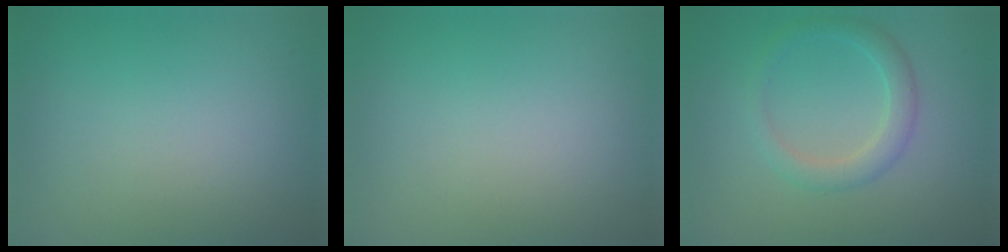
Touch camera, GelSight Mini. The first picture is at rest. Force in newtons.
{"total": 0.0}
{"total": 2.5, "press": 2.5, "slide": 0.2}